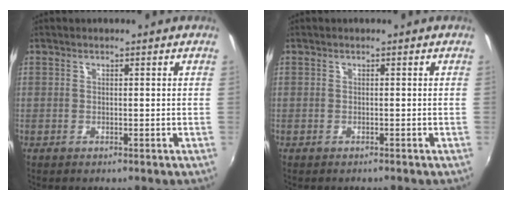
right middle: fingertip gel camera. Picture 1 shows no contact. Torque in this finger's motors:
{"motor_torque": [-0.14, -0.42, -0.08, -0.02]}